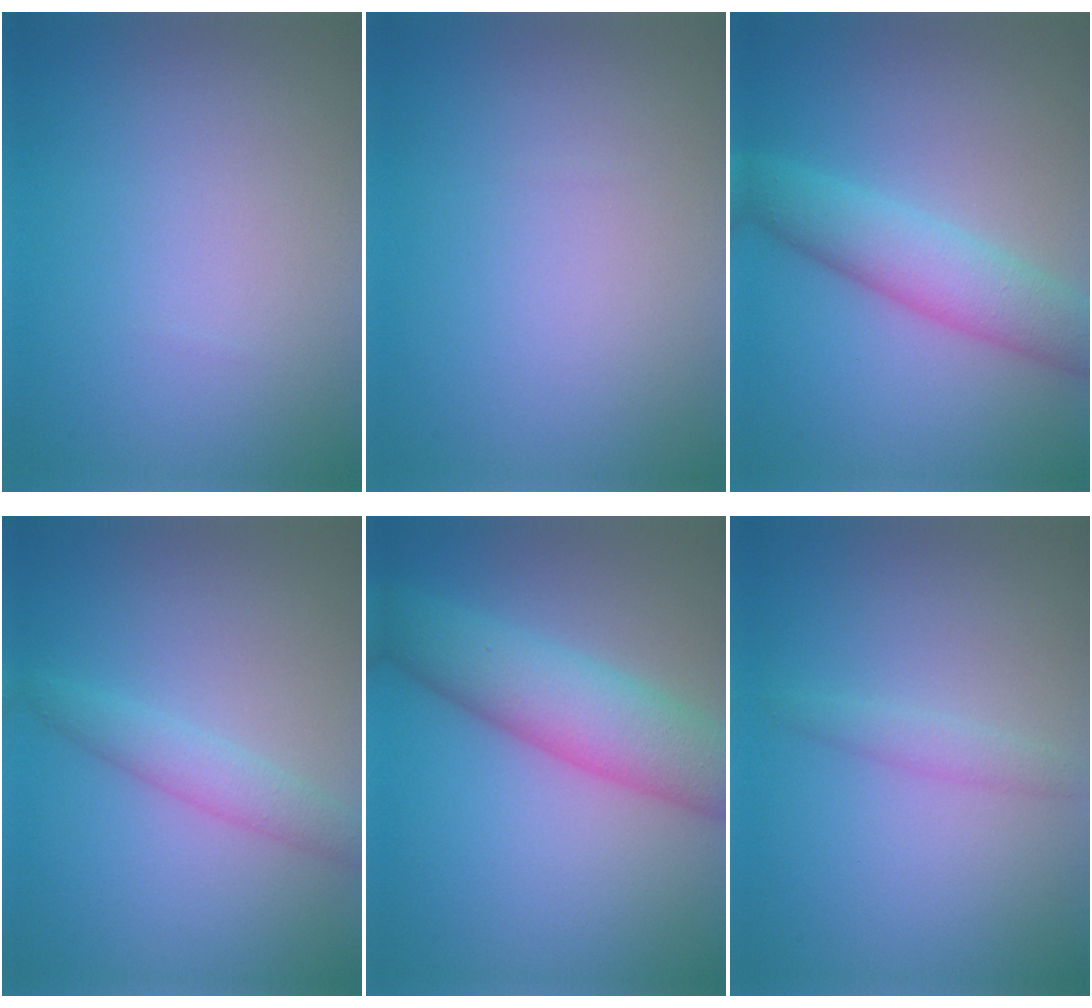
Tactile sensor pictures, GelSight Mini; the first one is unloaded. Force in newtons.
{"total": 0.0}
{"total": 5.1, "press": 5.1, "slide": 0.2}
{"total": 2.3, "press": 2.3, "slide": 0.1}
{"total": 6.8, "press": 6.8, "slide": 0.5}
{"total": 1.4, "press": 1.4, "slide": 0.0}